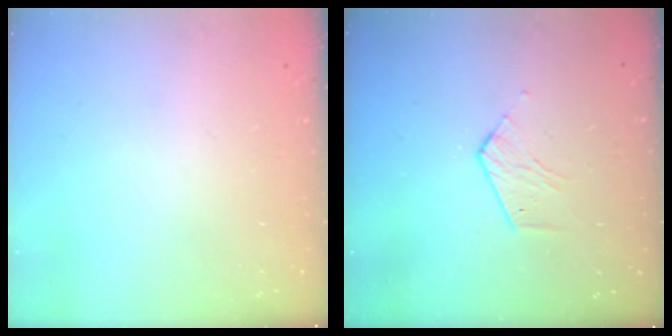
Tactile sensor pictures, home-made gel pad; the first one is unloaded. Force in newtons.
{"total": 4.9, "press": 4.8, "slide": 0.4}